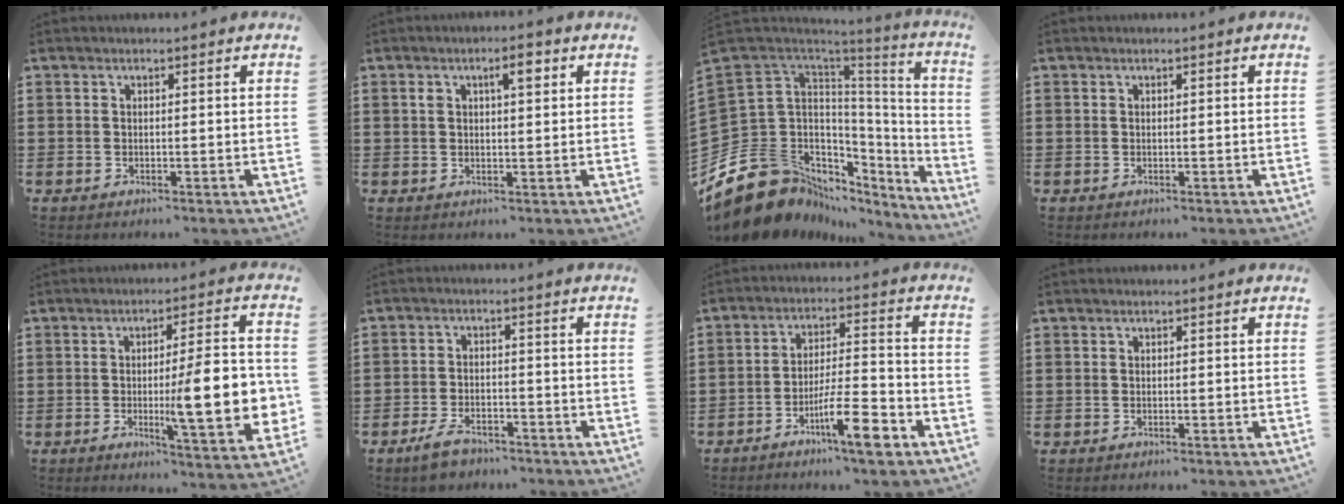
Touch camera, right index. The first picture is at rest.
{"total": 3.5, "force": [1.4, 1.1, 3.0], "torque": [-0.047, 0.002, 0.017]}
{"total": 13.3, "force": [-6.5, 10.4, 5.1], "torque": [-0.146, -0.033, -0.100]}
{"total": 0.0}
{"total": 13.6, "force": [-1.4, 2.8, 13.2], "torque": [-0.185, -0.015, -0.028]}
{"total": 3.6, "force": [-3.0, 1.6, 1.2], "torque": [-0.028, 0.009, -0.059]}
{"total": 9.9, "force": [-5.5, 2.2, 8.0], "torque": [-0.144, 0.009, -0.096]}
{"total": 0.0}